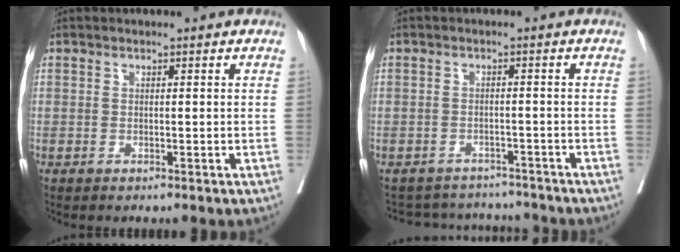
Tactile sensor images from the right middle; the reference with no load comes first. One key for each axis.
{"total": 7.9, "fx": -7.3, "fy": 2.8, "fz": -0.2, "tx": 0.006, "ty": 0.020, "tz": -0.093}